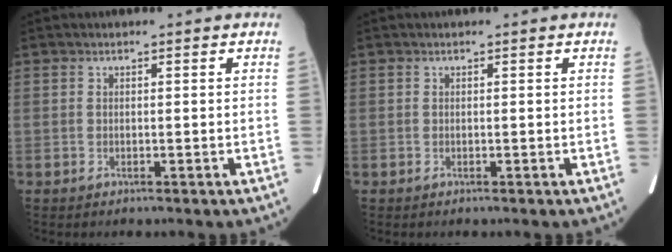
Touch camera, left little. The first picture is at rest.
{"total": 0.0}